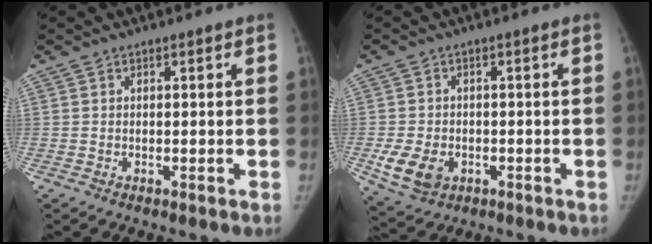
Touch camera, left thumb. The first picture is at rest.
{"total": 7.0, "force": [-2.1, 5.3, 4.1], "torque": [-0.071, -0.001, -0.027]}